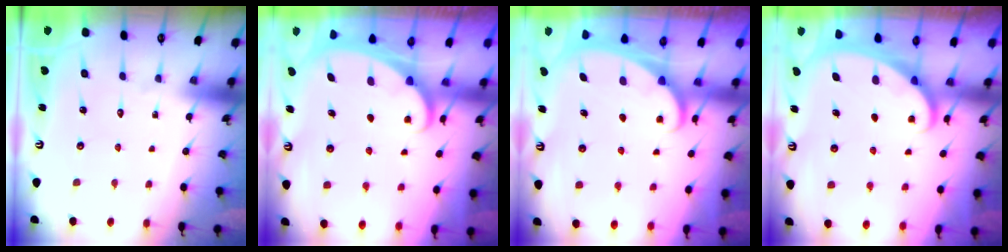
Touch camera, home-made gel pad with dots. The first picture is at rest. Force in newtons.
{"total": 1.9, "press": 1.9, "slide": 0.3}
{"total": 2.4, "press": 2.4, "slide": 0.3}
{"total": 2.2, "press": 2.2, "slide": 0.1}